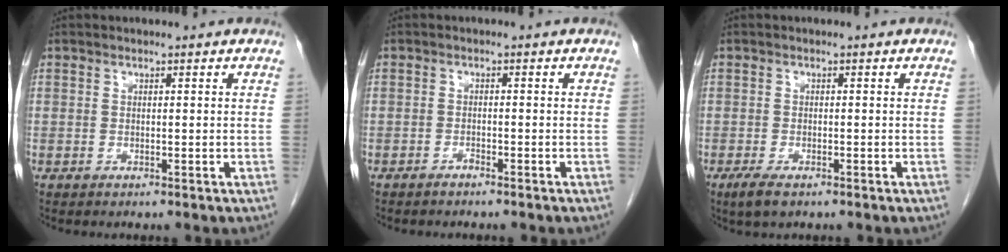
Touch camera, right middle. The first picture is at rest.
{"total": 1.2, "force": [-1.1, 0.1, 0.4], "torque": [-0.013, 0.000, -0.017]}
{"total": 2.9, "force": [-1.8, 1.0, 2.0], "torque": [-0.046, -0.006, -0.030]}